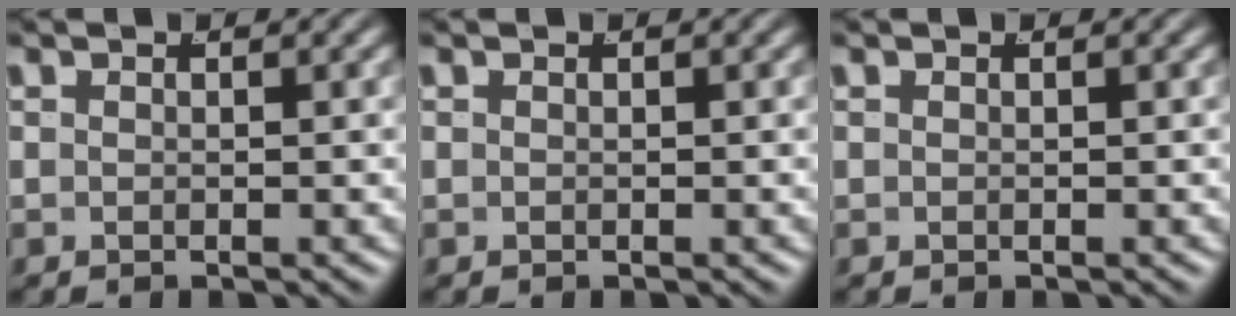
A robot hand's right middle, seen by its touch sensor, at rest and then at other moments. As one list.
[{"total": 0.0}, {"total": 0.0}]